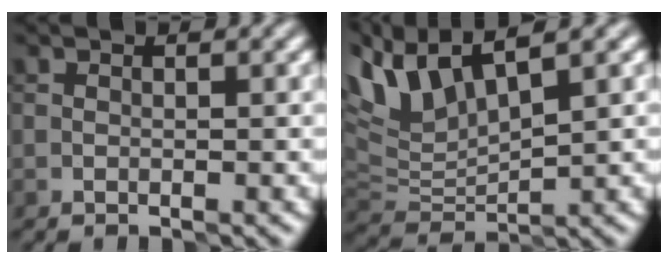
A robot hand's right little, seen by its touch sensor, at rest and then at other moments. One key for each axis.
{"total": 6.4, "fx": 4.7, "fy": 2.2, "fz": 3.9, "tx": -0.094, "ty": 0.014, "tz": 0.088}